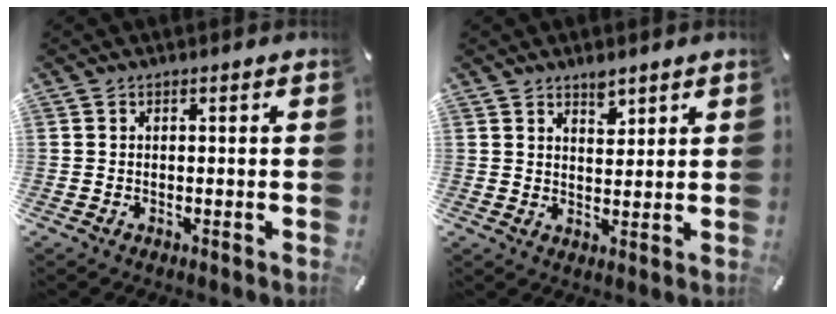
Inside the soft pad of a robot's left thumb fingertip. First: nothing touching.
{"total": 3.9, "force": [3.1, 1.9, 1.3], "torque": [-0.001, -0.024, 0.050]}